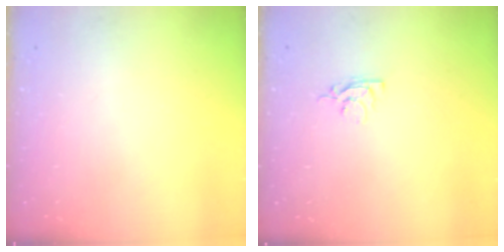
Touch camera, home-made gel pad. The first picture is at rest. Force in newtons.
{"total": 3.9, "press": 3.9, "slide": 0.4}